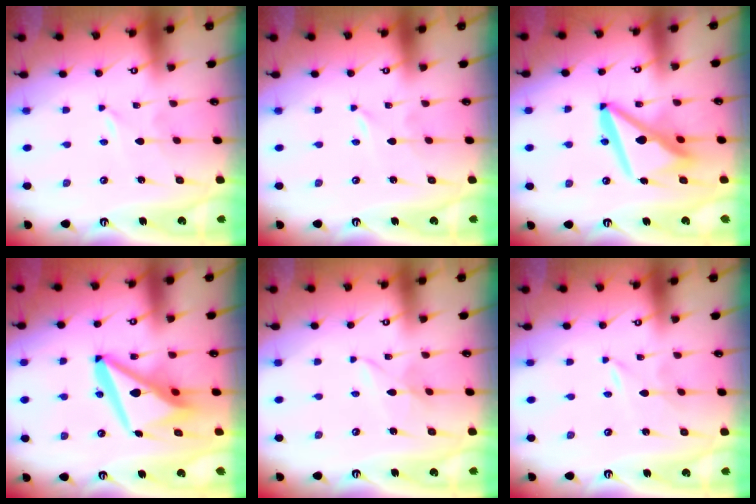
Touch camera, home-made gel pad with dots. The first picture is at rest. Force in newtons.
{"total": 0.0}
{"total": 13.9, "press": 13.8, "slide": 1.9}
{"total": 15.0, "press": 14.9, "slide": 1.7}
{"total": 2.9, "press": 2.9, "slide": 0.3}
{"total": 0.0}